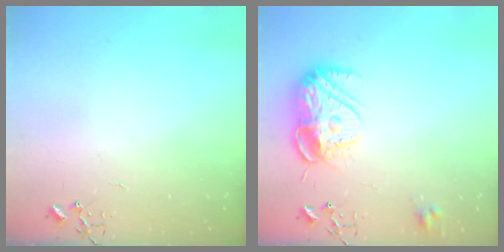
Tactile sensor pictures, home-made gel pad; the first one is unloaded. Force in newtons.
{"total": 12.6, "press": 12.6, "slide": 1.1}